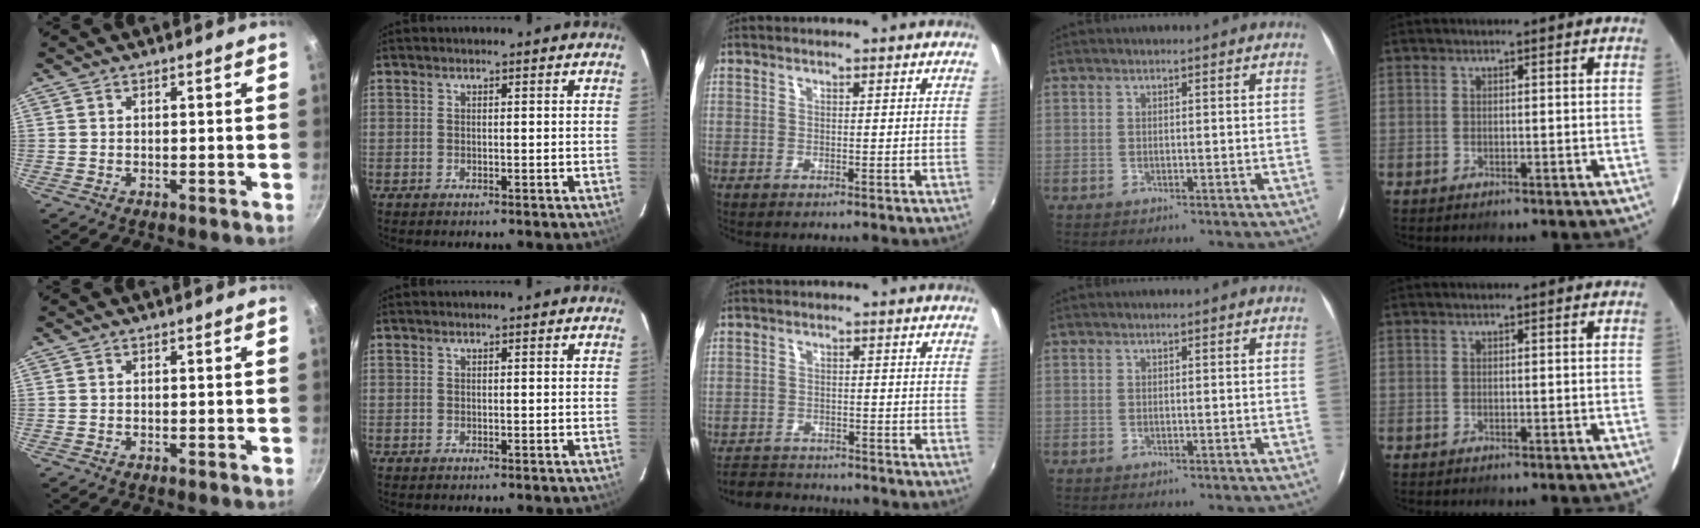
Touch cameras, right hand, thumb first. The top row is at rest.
{"middle": {"total": 6.4, "force": [-6.0, 2.1, 1.1], "torque": [-0.044, 0.005, -0.096]}}